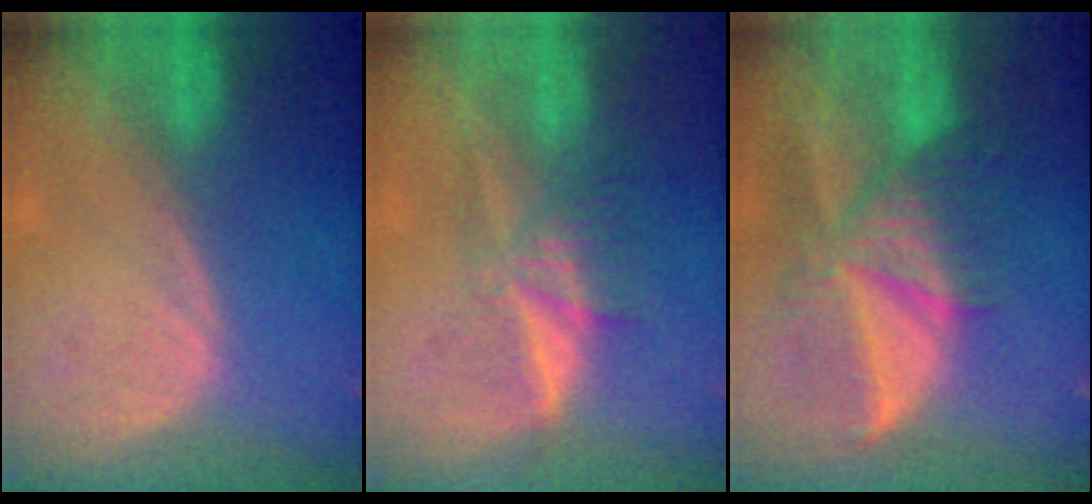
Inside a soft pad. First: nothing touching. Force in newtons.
{"total": 5.3, "press": 5.2, "slide": 1.1}
{"total": 9.8, "press": 8.6, "slide": 4.7}